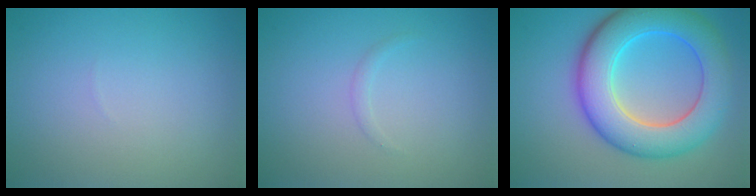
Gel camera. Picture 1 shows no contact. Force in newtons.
{"total": 0.5, "press": 0.5, "slide": 0.0}
{"total": 9.1, "press": 9.1, "slide": 0.3}